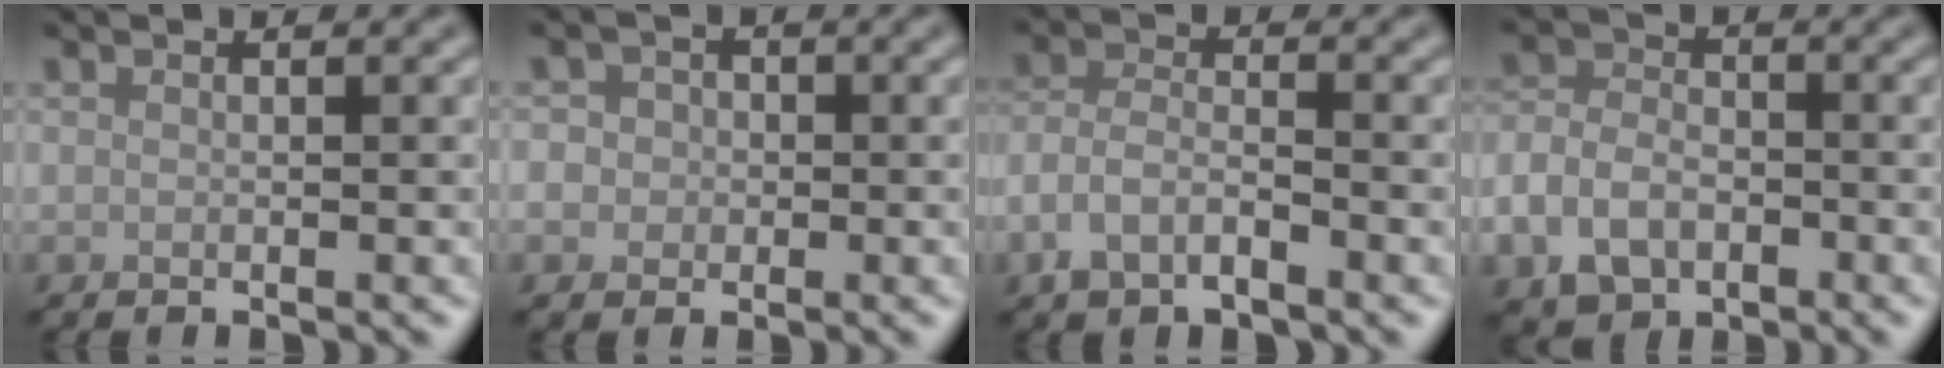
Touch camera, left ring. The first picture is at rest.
{"total": 4.0, "force": [0.1, 3.7, 1.4], "torque": [0.002, 0.026, -0.026]}
{"total": 3.4, "force": [-2.0, 1.6, 2.3], "torque": [-0.044, 0.005, -0.046]}
{"total": 5.5, "force": [-2.4, 3.9, 3.0], "torque": [-0.061, -0.007, -0.050]}